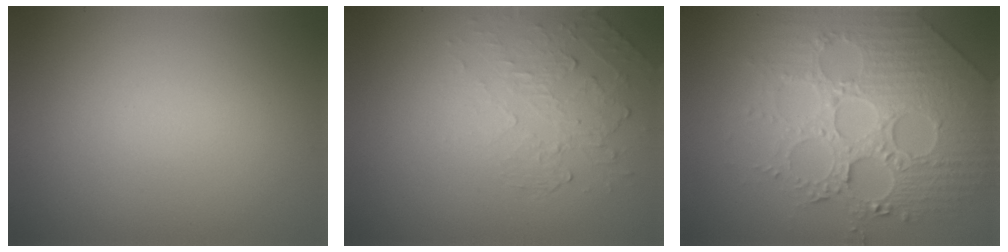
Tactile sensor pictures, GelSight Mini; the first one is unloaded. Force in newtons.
{"total": 2.1, "press": 0.9, "slide": 1.9}
{"total": 7.8, "press": 6.0, "slide": 5.0}